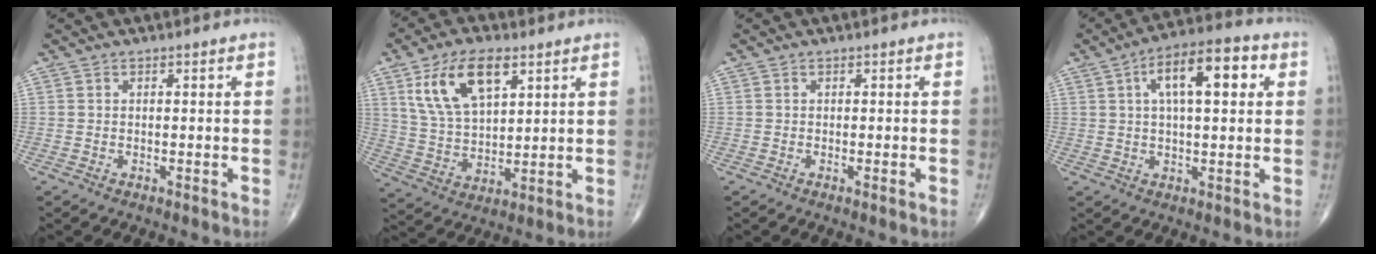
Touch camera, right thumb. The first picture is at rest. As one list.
[{"total": 13.8, "force": [6.5, 6.8, 10.1], "torque": [-0.175, -0.016, 0.129]}, {"total": 0.8, "force": [-0.2, 0.0, 0.8], "torque": [-0.012, -0.003, -0.001]}, {"total": 13.2, "force": [3.9, 5.3, 11.5], "torque": [-0.168, 0.021, 0.053]}]